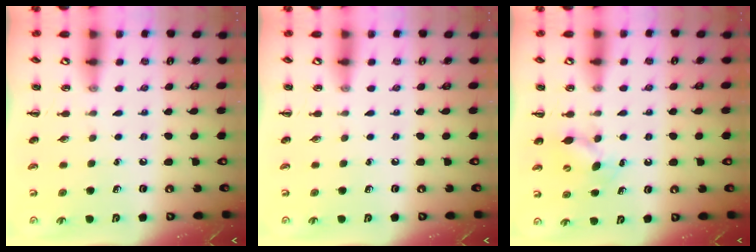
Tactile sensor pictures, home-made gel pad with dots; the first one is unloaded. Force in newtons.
{"total": 0.0}
{"total": 6.6, "press": 6.5, "slide": 1.5}